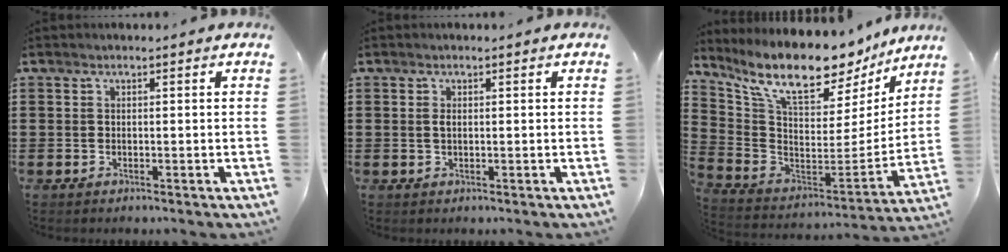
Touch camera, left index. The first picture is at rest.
{"total": 0.9, "force": [0.2, 0.4, 0.8], "torque": [-0.018, 0.001, 0.003]}
{"total": 12.1, "force": [9.8, 3.2, 6.2], "torque": [-0.150, -0.074, 0.168]}